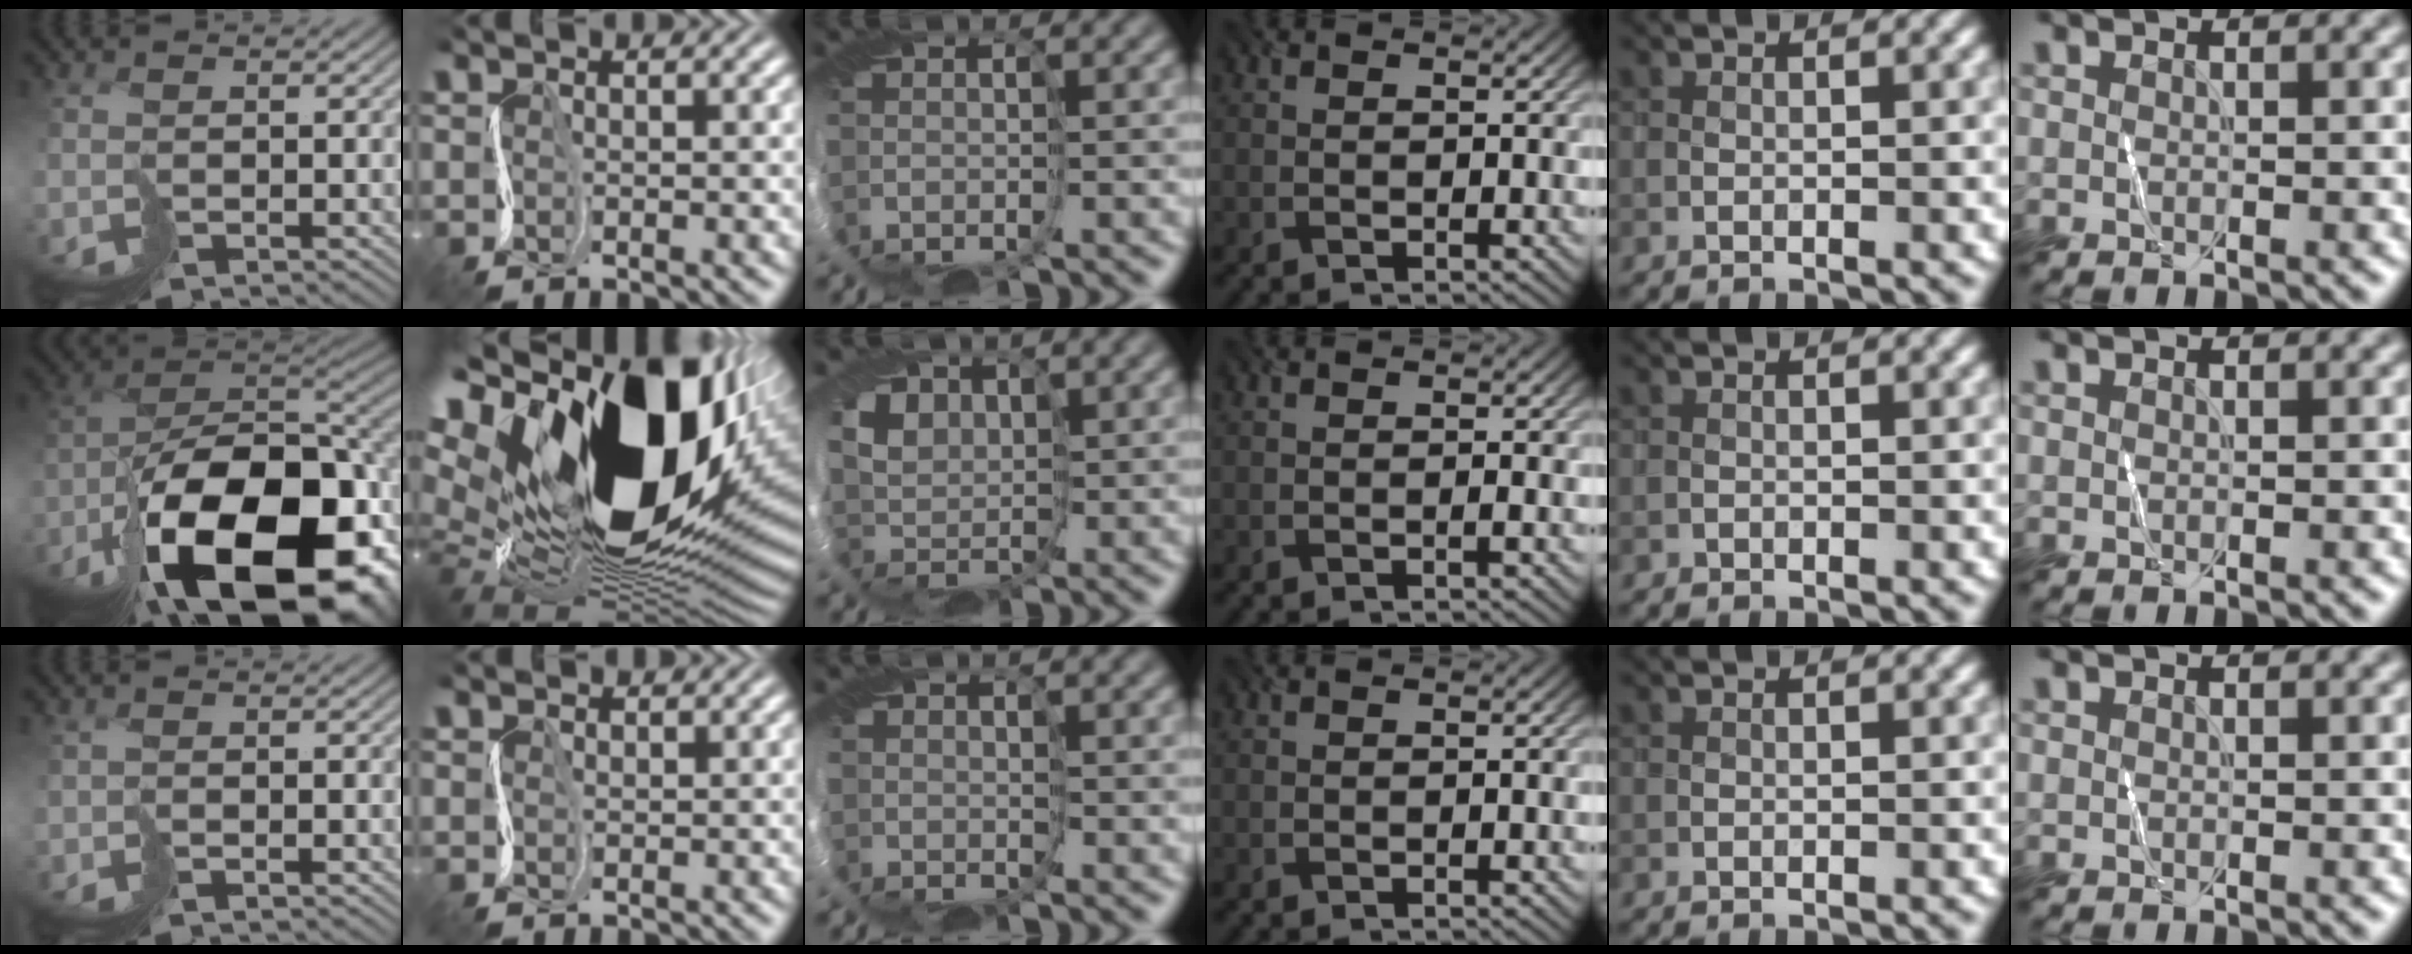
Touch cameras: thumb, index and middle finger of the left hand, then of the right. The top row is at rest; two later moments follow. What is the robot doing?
{"motion": "cut", "object": "paper"}